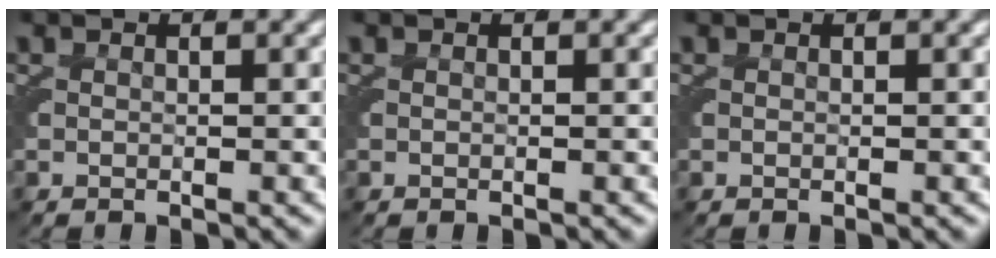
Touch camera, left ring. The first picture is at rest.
{"total": 0.0}
{"total": 0.0}